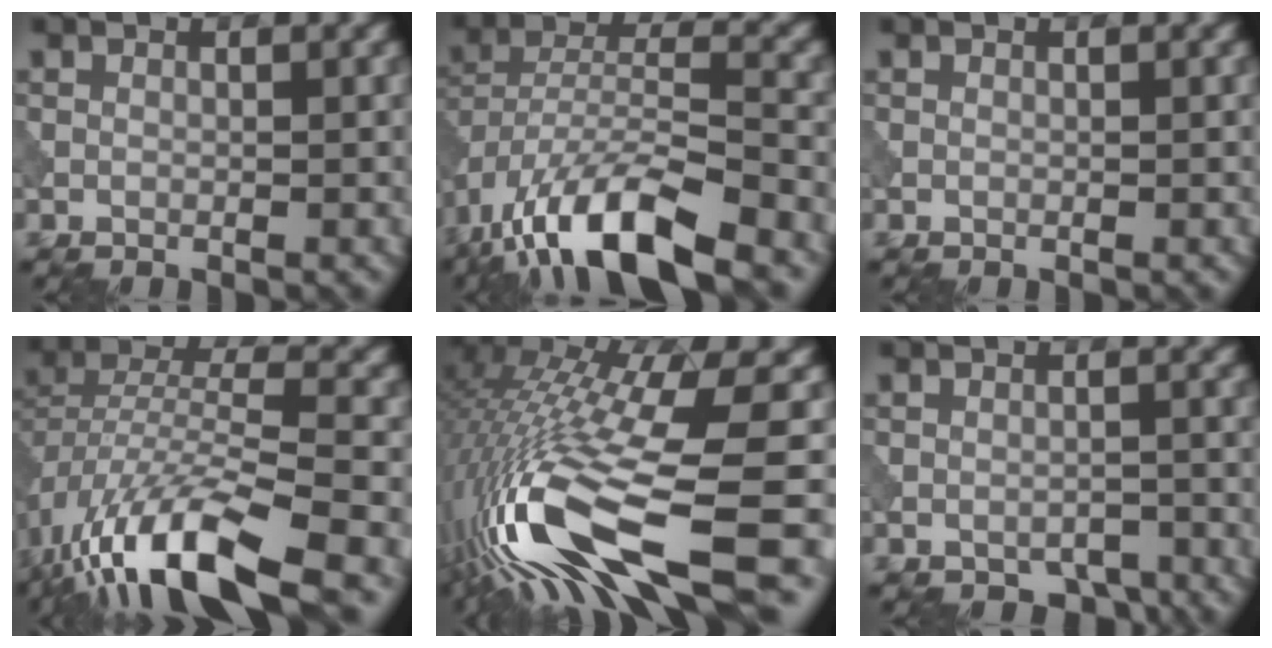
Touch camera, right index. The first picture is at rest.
{"total": 11.9, "force": [-7.9, 3.9, 8.1], "torque": [-0.147, 0.001, -0.152]}
{"total": 0.0}
{"total": 13.4, "force": [-8.3, 4.2, 9.7], "torque": [-0.193, -0.009, -0.155]}
{"total": 15.6, "force": [-4.1, 4.1, 14.5], "torque": [-0.293, -0.011, -0.058]}
{"total": 2.3, "force": [-1.8, 1.1, 0.8], "torque": [-0.010, -0.008, -0.023]}